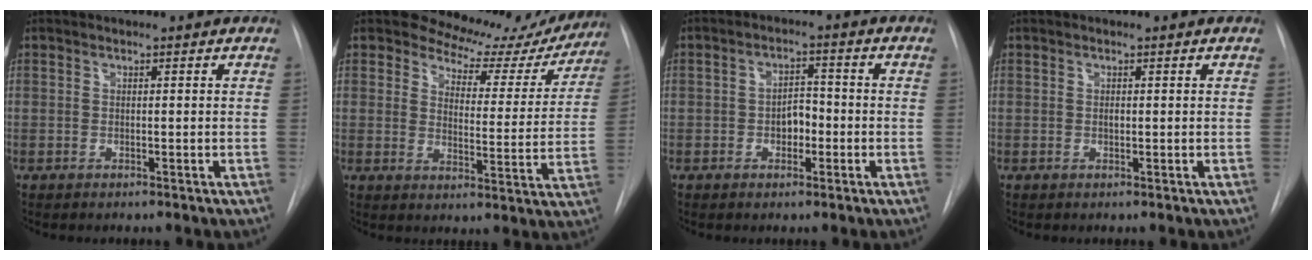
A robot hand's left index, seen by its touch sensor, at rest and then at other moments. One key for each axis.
{"total": 14.0, "fx": 12.4, "fy": 5.7, "fz": 3.0, "tx": -0.015, "ty": -0.020, "tz": 0.135}
{"total": 3.7, "fx": -1.0, "fy": 2.2, "fz": 2.8, "tx": -0.041, "ty": 0.012, "tz": -0.017}
{"total": 0.5, "fx": 0.1, "fy": 0.3, "fz": 0.4, "tx": -0.009, "ty": -0.001, "tz": 0.000}